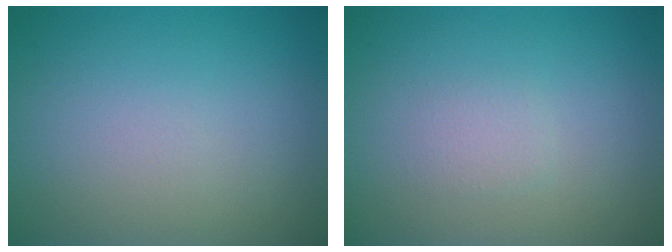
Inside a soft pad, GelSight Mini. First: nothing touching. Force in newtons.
{"total": 1.0, "press": 1.0, "slide": 0.0}